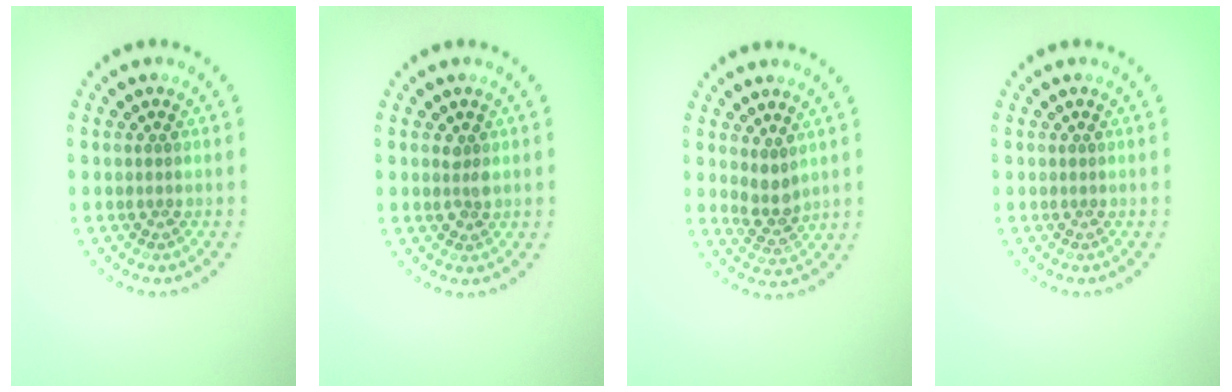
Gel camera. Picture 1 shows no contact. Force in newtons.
{"total": 0.9, "press": 0.9, "slide": 0.3}
{"total": 1.9, "press": 1.6, "slide": 1.0}
{"total": 0.0}